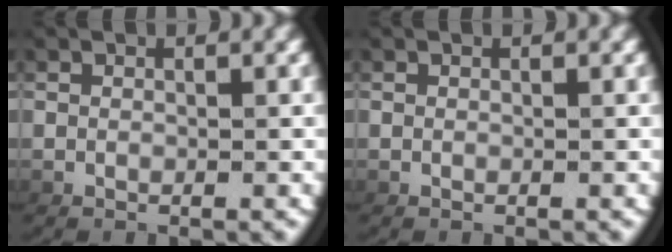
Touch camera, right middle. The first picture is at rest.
{"total": 0.0}